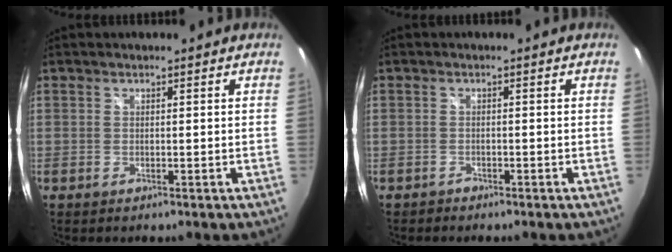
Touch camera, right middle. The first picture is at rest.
{"total": 1.0, "force": [-0.9, 0.5, -0.1], "torque": [-0.003, 0.001, -0.017]}